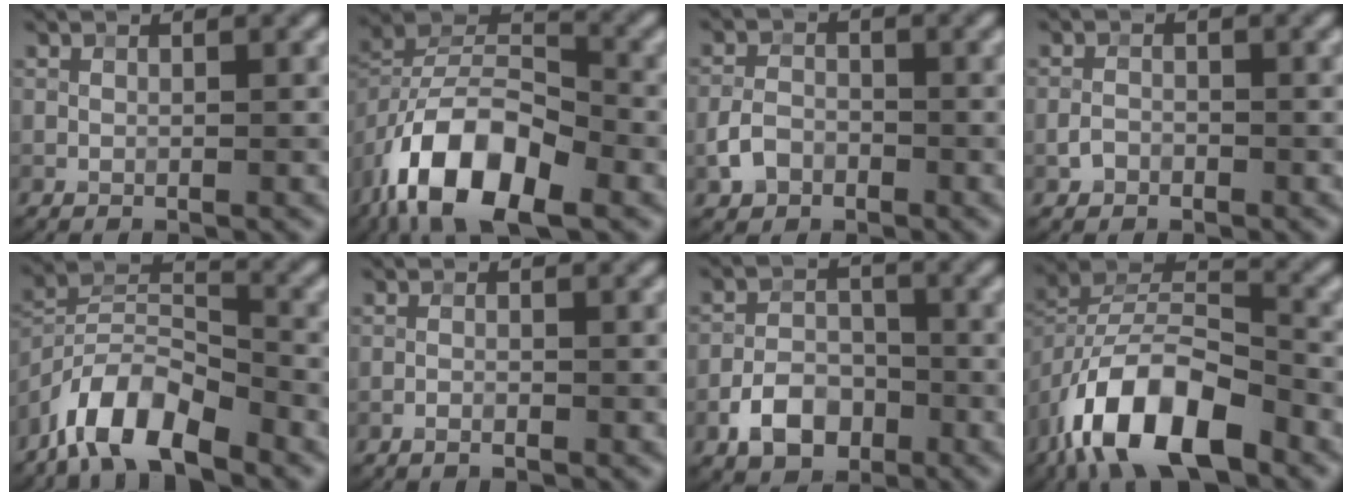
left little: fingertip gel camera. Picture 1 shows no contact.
{"total": 12.0, "force": [-6.9, 5.4, 8.2], "torque": [-0.147, 0.008, -0.137]}
{"total": 2.5, "force": [-1.6, 1.6, 0.9], "torque": [-0.012, 0.004, -0.035]}
{"total": 1.2, "force": [-1.0, 0.6, 0.2], "torque": [0.002, 0.003, -0.022]}
{"total": 7.9, "force": [-6.0, 2.4, 4.6], "torque": [-0.075, 0.010, -0.120]}
{"total": 1.1, "force": [-0.9, 0.2, 0.4], "torque": [-0.002, 0.001, -0.014]}
{"total": 4.4, "force": [-2.6, 2.8, 2.2], "torque": [-0.037, 0.002, -0.049]}
{"total": 11.6, "force": [-7.0, 4.8, 7.9], "torque": [-0.142, 0.009, -0.138]}